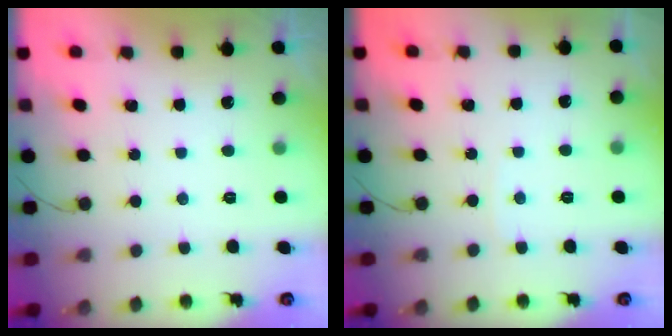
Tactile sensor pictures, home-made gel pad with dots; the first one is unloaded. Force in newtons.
{"total": 2.0, "press": 2.0, "slide": 0.2}